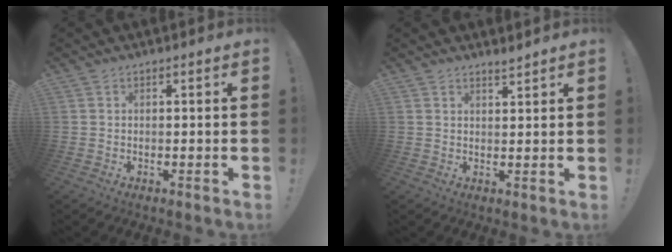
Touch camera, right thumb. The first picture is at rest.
{"total": 2.1, "force": [2.0, 0.2, 0.6], "torque": [-0.007, -0.013, 0.034]}